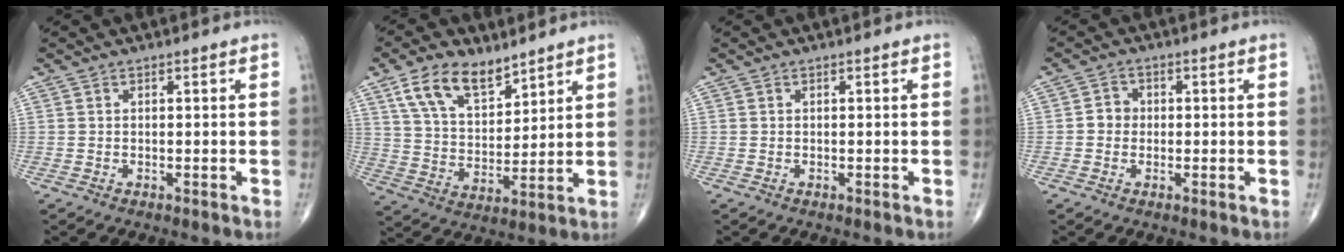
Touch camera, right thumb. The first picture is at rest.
{"total": 12.1, "force": [7.7, 6.4, 6.9], "torque": [-0.105, -0.038, 0.151]}
{"total": 0.0}
{"total": 2.7, "force": [-0.2, 2.5, 1.1], "torque": [-0.002, 0.007, -0.011]}